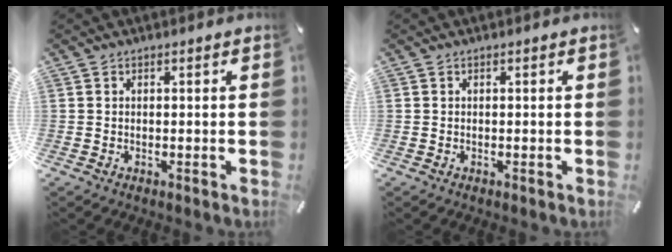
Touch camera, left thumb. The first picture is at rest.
{"total": 0.0}